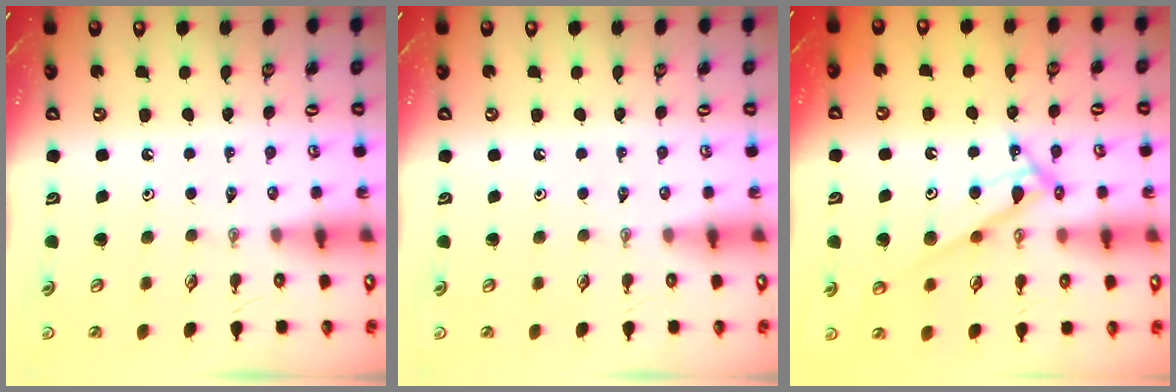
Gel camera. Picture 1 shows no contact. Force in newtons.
{"total": 0.0}
{"total": 10.4, "press": 10.4, "slide": 0.3}